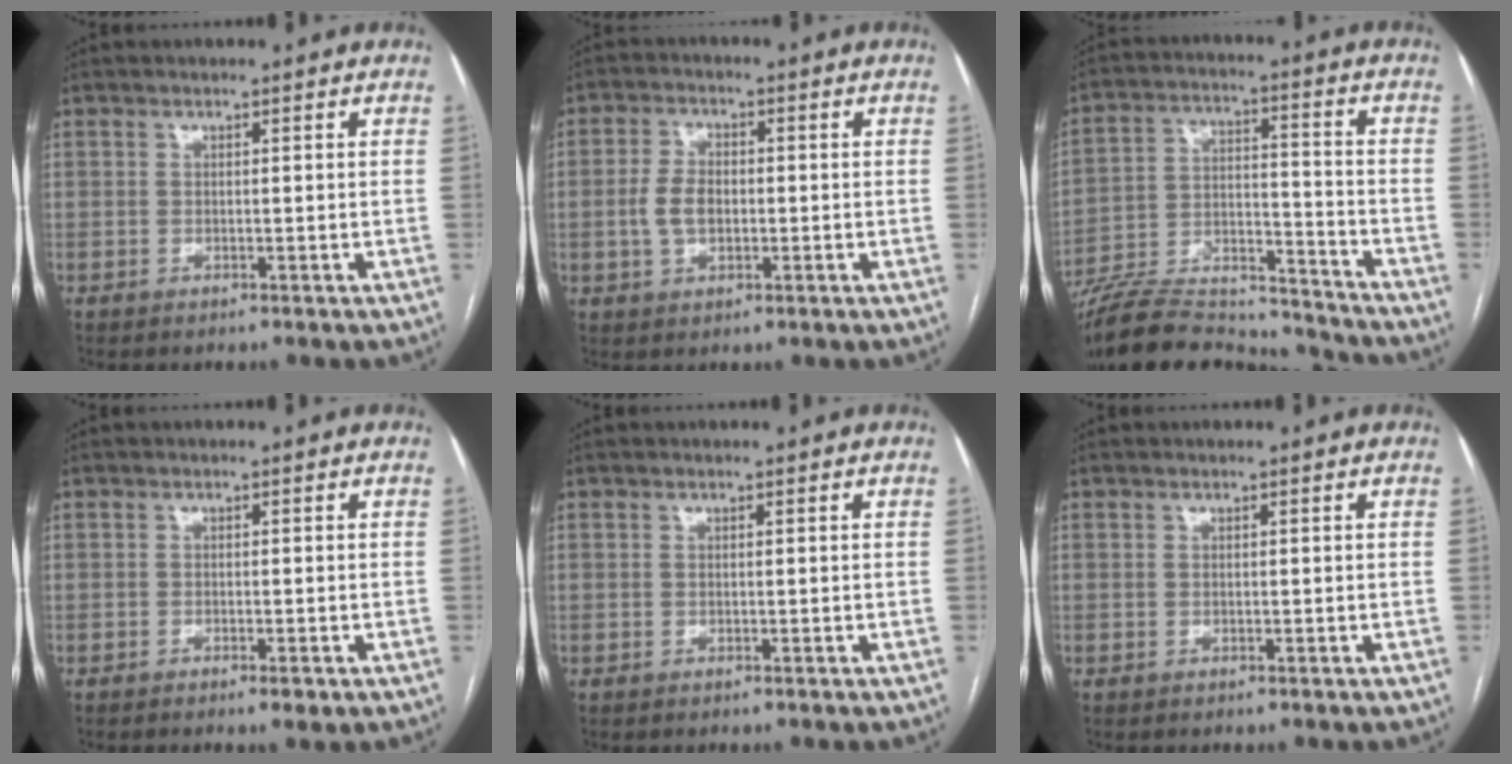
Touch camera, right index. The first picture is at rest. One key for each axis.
{"total": 5.2, "fx": -0.6, "fy": 3.2, "fz": 4.1, "tx": -0.090, "ty": 0.010, "tz": -0.009}
{"total": 21.7, "fx": -20.5, "fy": 3.4, "fz": 6.2, "tx": -0.152, "ty": -0.001, "tz": -0.327}
{"total": 1.5, "fx": -0.9, "fy": 0.3, "fz": 1.2, "tx": -0.018, "ty": -0.002, "tz": -0.013}
{"total": 0.0}
{"total": 0.0}